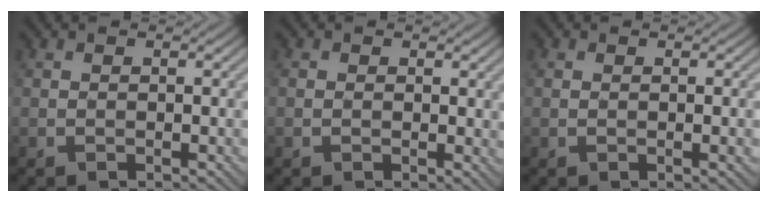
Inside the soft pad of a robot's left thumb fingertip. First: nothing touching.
{"total": 2.3, "force": [0.2, 1.5, 1.7], "torque": [-0.031, -0.003, 0.006]}
{"total": 1.3, "force": [-0.1, 0.1, 1.3], "torque": [-0.030, 0.000, 0.000]}